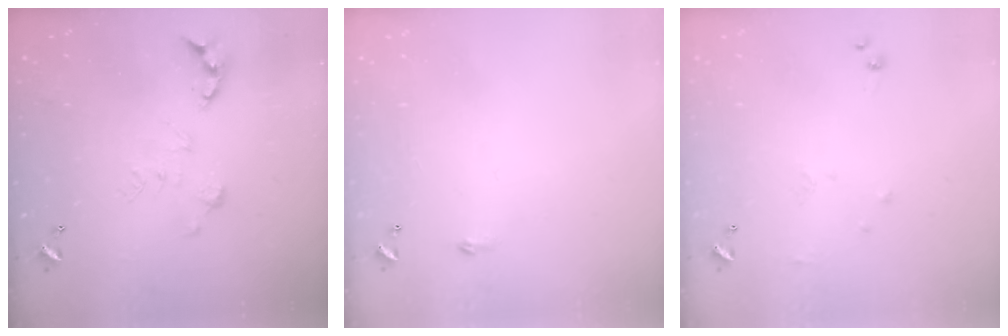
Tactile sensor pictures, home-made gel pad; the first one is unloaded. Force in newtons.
{"total": 2.2, "press": 2.2, "slide": 0.4}
{"total": 6.2, "press": 6.2, "slide": 0.9}